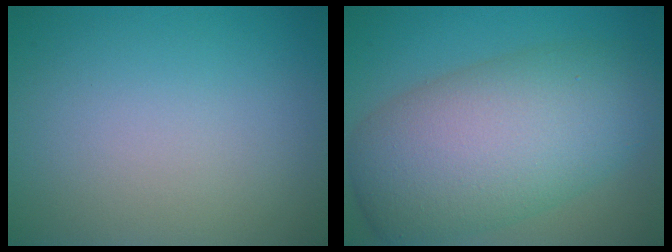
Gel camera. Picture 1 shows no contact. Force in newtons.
{"total": 11.1, "press": 11.0, "slide": 0.5}